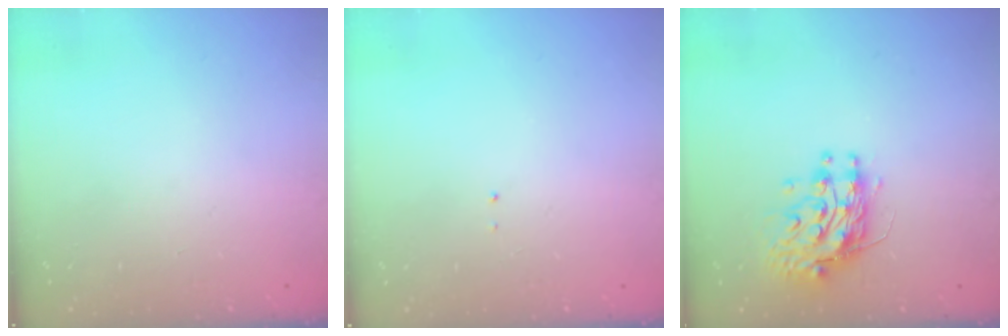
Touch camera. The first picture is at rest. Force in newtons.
{"total": 0.7, "press": 0.7, "slide": 0.1}
{"total": 10.8, "press": 10.7, "slide": 0.9}